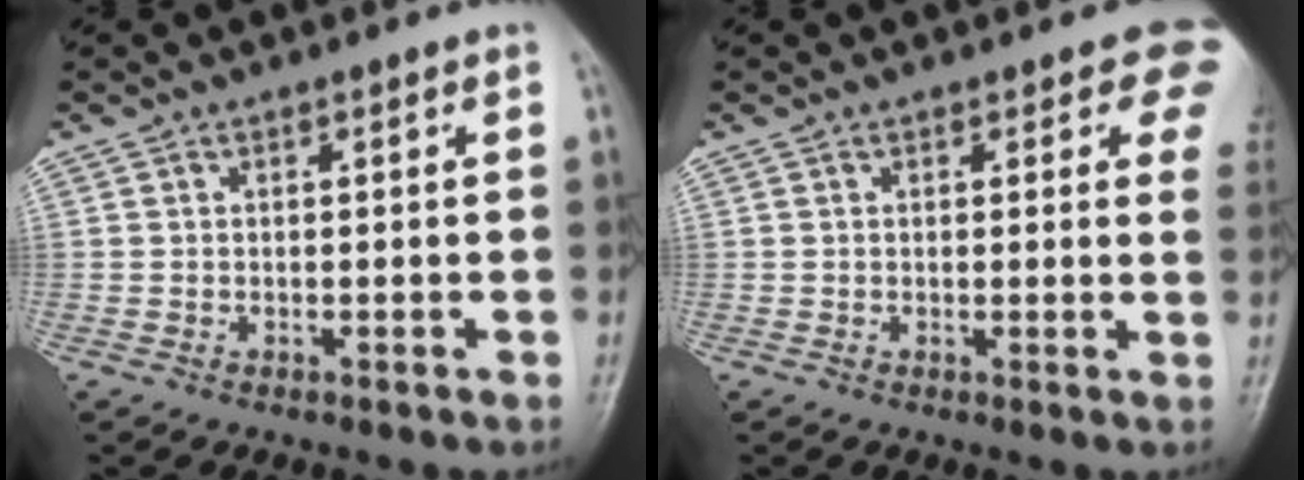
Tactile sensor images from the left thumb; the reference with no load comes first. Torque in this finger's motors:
{"motor_torque": [2.75, 2.08, 1.60, -1.16, 0.05]}